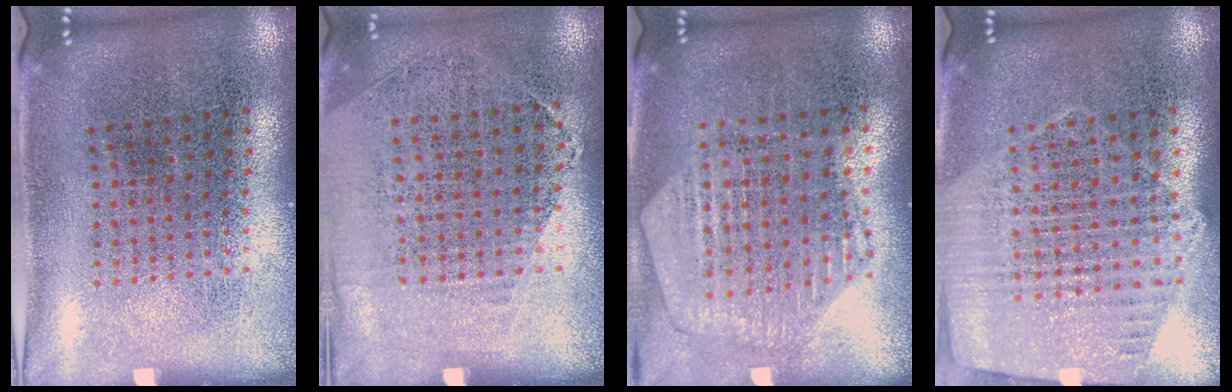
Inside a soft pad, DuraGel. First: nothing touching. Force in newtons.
{"total": 1.2, "press": 1.0, "slide": 0.7}
{"total": 1.1, "press": 1.1, "slide": 0.2}
{"total": 1.2, "press": 1.2, "slide": 0.3}